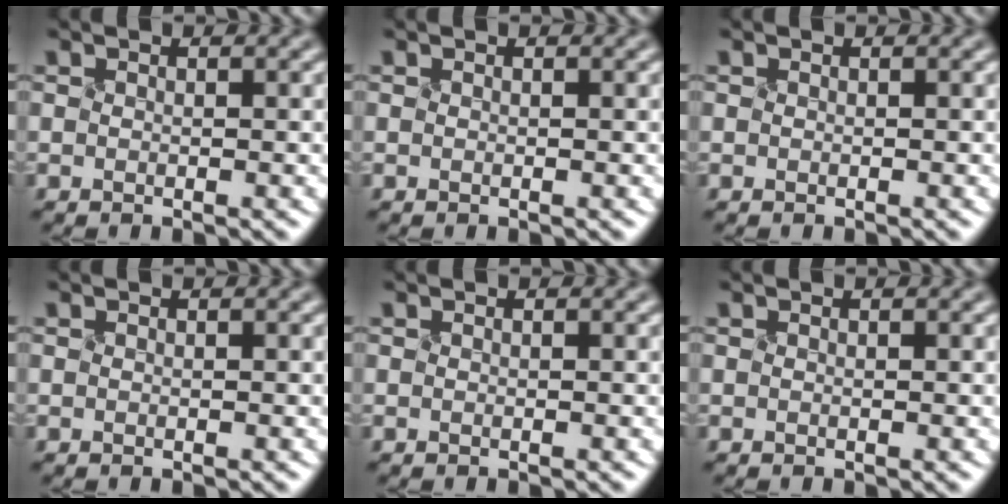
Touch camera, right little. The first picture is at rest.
{"total": 0.0}
{"total": 0.0}
{"total": 0.0}
{"total": 0.0}
{"total": 0.0}